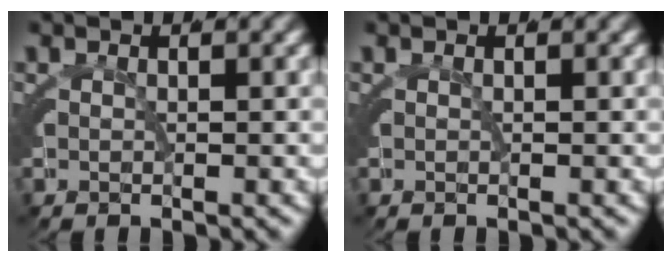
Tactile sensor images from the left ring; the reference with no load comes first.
{"total": 0.0}